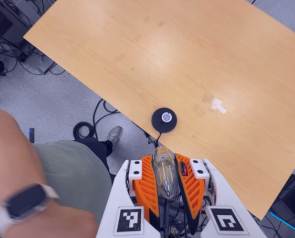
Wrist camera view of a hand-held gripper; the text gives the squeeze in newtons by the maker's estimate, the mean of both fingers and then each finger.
{"total": 20.6, "left": 22.4, "right": 18.9}